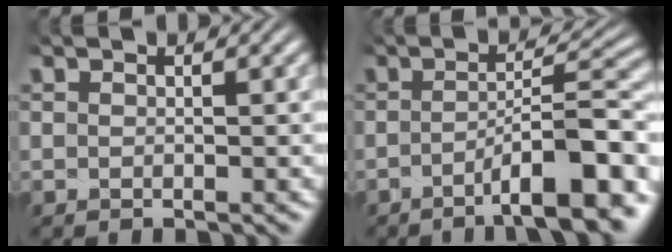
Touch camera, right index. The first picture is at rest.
{"total": 6.9, "force": [-4.1, 0.2, 5.6], "torque": [-0.060, 0.024, -0.073]}